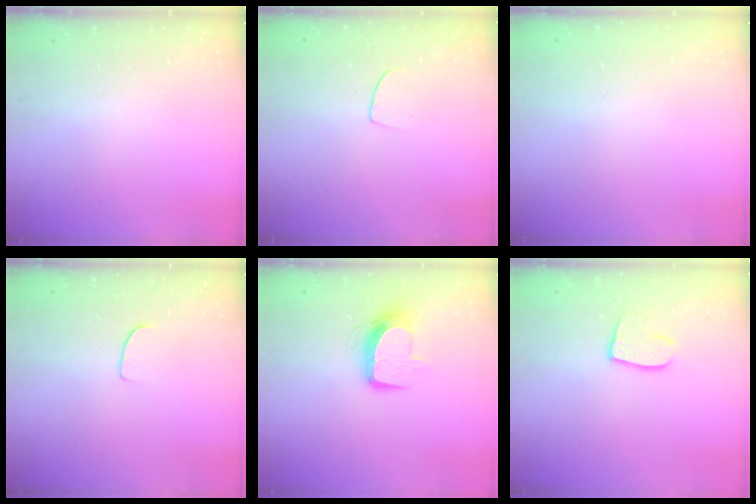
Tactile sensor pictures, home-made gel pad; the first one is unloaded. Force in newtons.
{"total": 5.8, "press": 5.8, "slide": 0.4}
{"total": 0.0}
{"total": 5.4, "press": 5.4, "slide": 0.3}
{"total": 10.3, "press": 10.3, "slide": 0.8}
{"total": 9.5, "press": 9.4, "slide": 0.8}